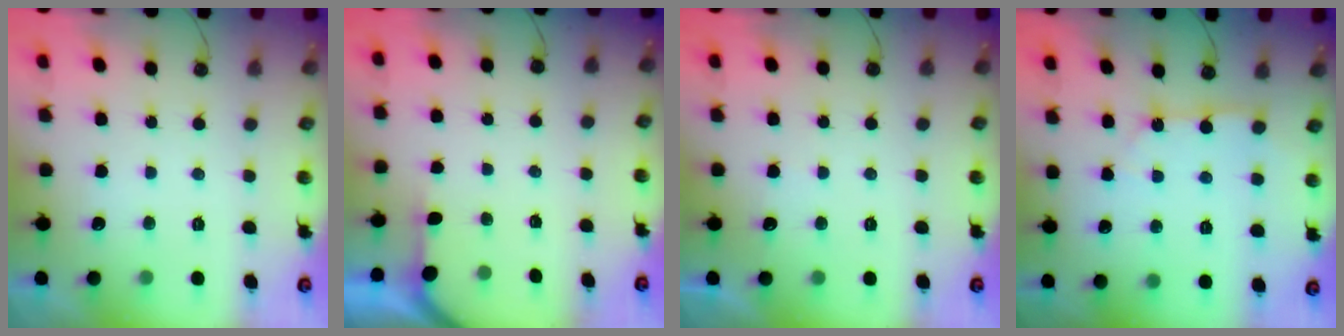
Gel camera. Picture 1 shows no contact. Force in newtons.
{"total": 1.2, "press": 1.2, "slide": 0.2}
{"total": 2.0, "press": 2.0, "slide": 0.4}
{"total": 3.1, "press": 3.1, "slide": 0.5}